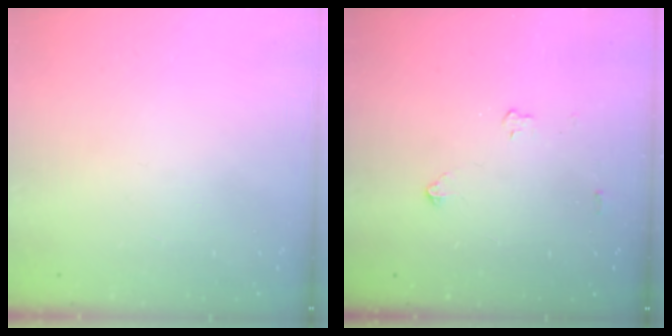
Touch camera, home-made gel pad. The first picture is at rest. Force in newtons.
{"total": 2.8, "press": 2.8, "slide": 0.4}